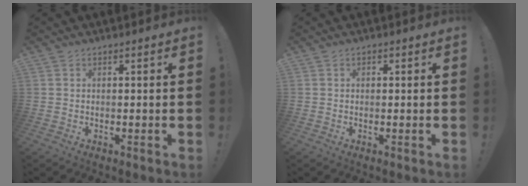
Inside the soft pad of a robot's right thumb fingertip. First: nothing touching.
{"total": 0.6, "force": [-0.2, 0.5, 0.2], "torque": [0.003, -0.002, -0.005]}